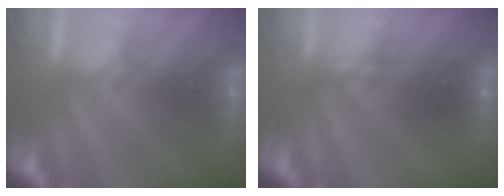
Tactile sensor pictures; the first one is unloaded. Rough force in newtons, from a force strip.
{"total": 2.3}